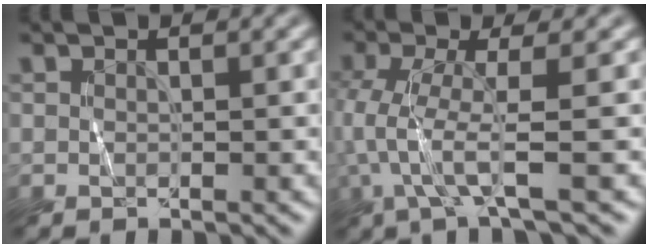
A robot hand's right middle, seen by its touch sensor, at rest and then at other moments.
{"total": 4.3, "force": [-1.4, 0.3, 4.0], "torque": [-0.100, -0.005, -0.030]}